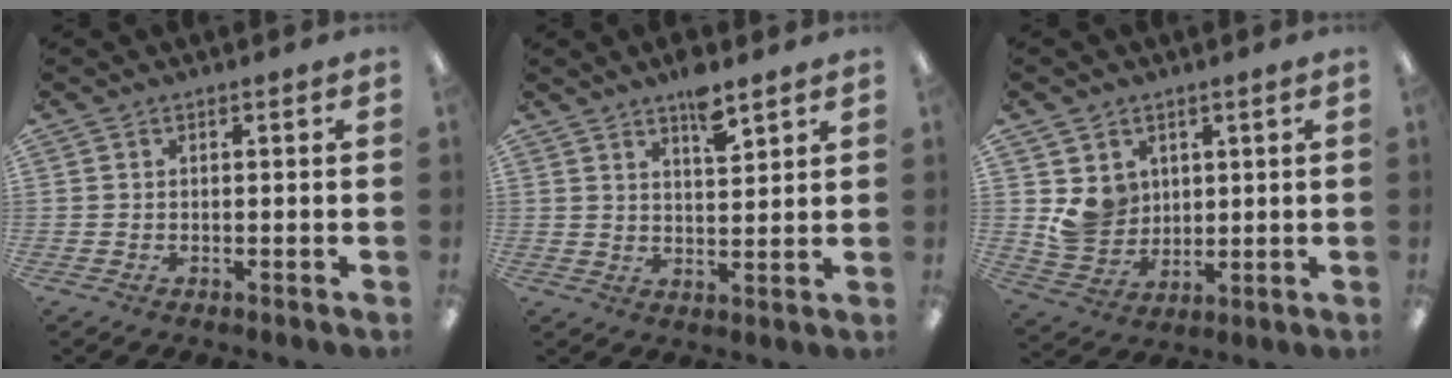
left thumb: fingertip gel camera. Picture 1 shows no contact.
{"total": 6.6, "force": [5.1, 1.9, 3.7], "torque": [-0.054, -0.033, 0.084]}
{"total": 7.8, "force": [3.1, 7.0, 1.7], "torque": [-0.035, -0.006, 0.067]}